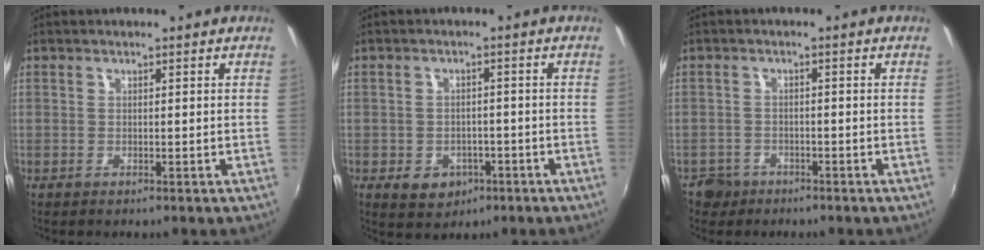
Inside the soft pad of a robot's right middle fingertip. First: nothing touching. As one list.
[{"total": 6.1, "force": [-2.9, 4.8, 2.5], "torque": [-0.063, -0.002, -0.030]}, {"total": 4.3, "force": [-2.9, 3.1, 0.7], "torque": [-0.030, 0.002, -0.050]}]